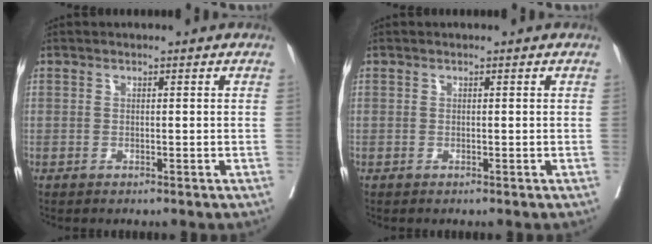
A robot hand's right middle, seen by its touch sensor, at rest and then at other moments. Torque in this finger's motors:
{"motor_torque": [0.00, 0.00, 0.00, 0.00]}